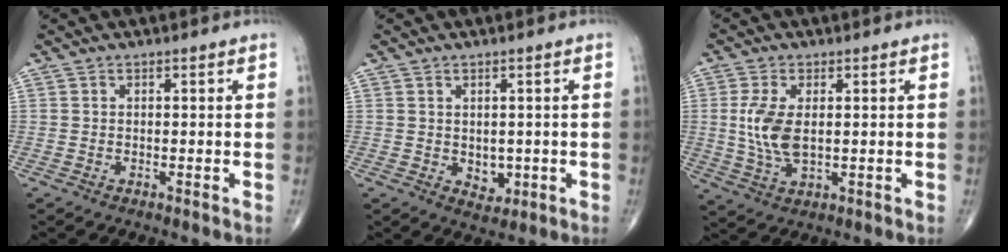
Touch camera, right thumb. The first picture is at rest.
{"total": 3.5, "force": [-0.3, 2.6, 2.3], "torque": [-0.015, -0.005, 0.007]}
{"total": 7.8, "force": [0.6, 3.9, 6.7], "torque": [-0.149, -0.008, 0.017]}